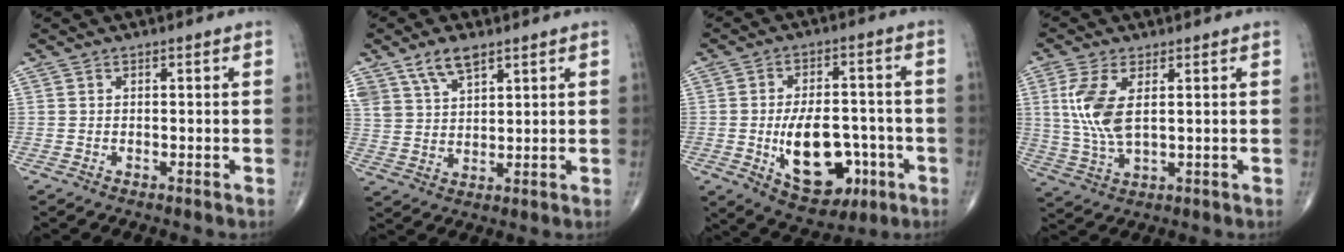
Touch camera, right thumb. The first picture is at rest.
{"total": 6.6, "force": [4.5, 2.9, 3.8], "torque": [-0.062, -0.021, 0.091]}
{"total": 15.3, "force": [-4.2, 8.8, 11.8], "torque": [-0.152, 0.020, -0.049]}
{"total": 9.1, "force": [2.1, 4.0, 8.0], "torque": [-0.184, -0.008, 0.049]}